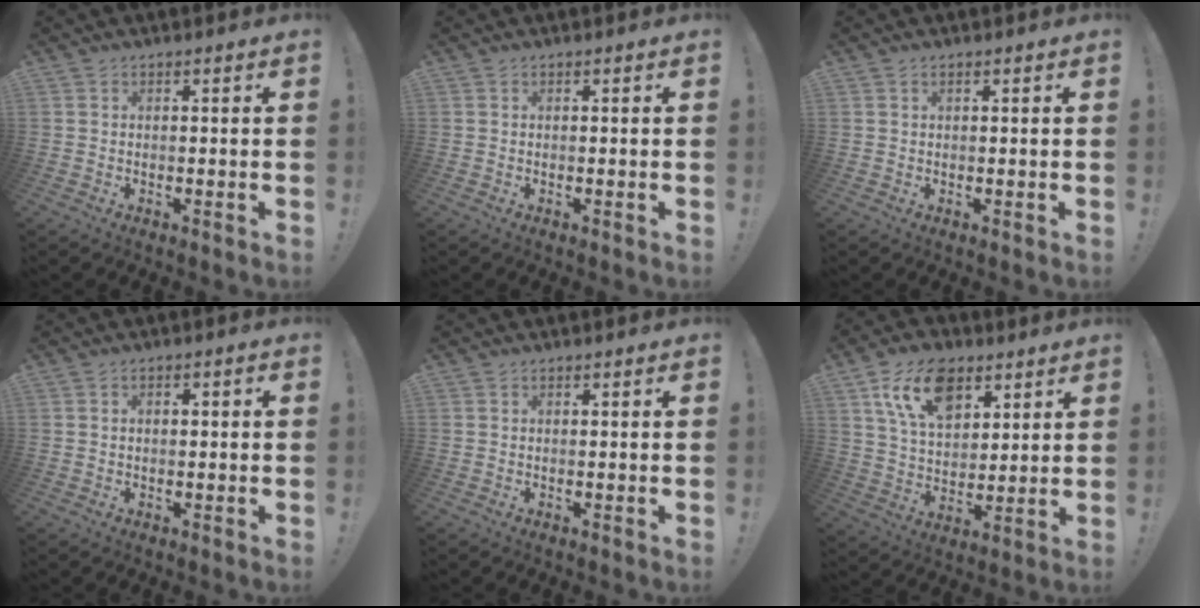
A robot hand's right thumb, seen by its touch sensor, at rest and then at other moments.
{"total": 0.0}
{"total": 0.7, "force": [0.5, 0.1, 0.4], "torque": [-0.008, 0.000, 0.011]}
{"total": 1.2, "force": [-0.3, 0.7, 1.0], "torque": [-0.011, 0.001, -0.007]}
{"total": 0.0}
{"total": 15.5, "force": [8.1, 9.5, 9.2], "torque": [-0.148, -0.028, 0.152]}